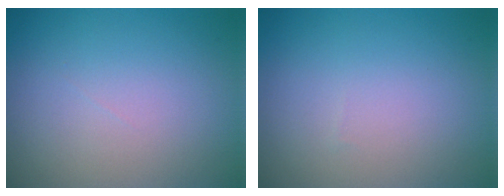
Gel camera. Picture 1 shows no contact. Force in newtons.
{"total": 0.0}